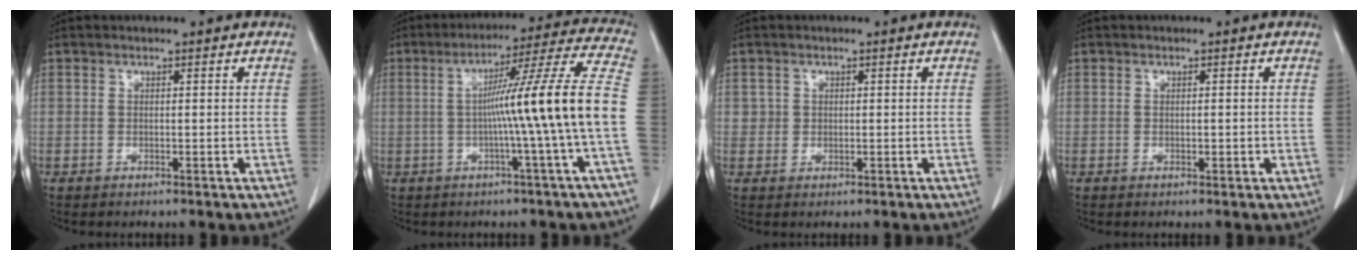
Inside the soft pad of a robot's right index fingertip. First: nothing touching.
{"total": 15.0, "force": [-1.9, -2.8, 14.6], "torque": [-0.208, 0.011, -0.034]}
{"total": 1.3, "force": [0.3, 1.3, 0.0], "torque": [0.011, 0.002, 0.002]}
{"total": 0.7, "force": [0.0, 0.5, 0.5], "torque": [-0.001, 0.003, 0.003]}